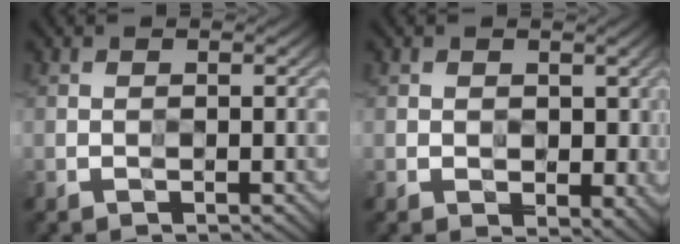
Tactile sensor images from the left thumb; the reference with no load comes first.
{"total": 2.5, "force": [0.5, 1.9, 1.6], "torque": [-0.028, -0.013, 0.011]}